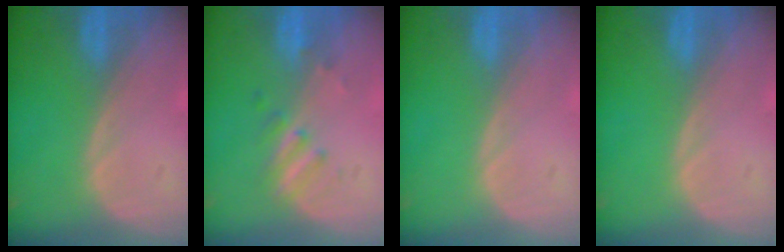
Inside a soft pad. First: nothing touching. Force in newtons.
{"total": 3.1, "press": 2.8, "slide": 1.2}
{"total": 0.0}
{"total": 0.0}